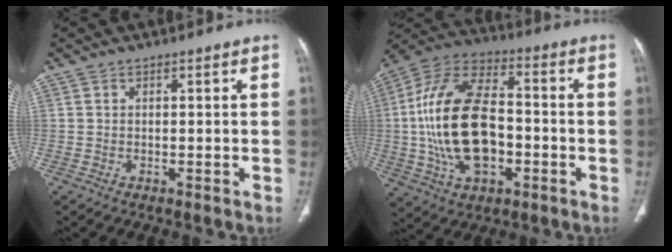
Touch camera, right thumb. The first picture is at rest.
{"total": 21.9, "force": [-2.4, 12.7, 17.7], "torque": [-0.332, 0.025, -0.039]}